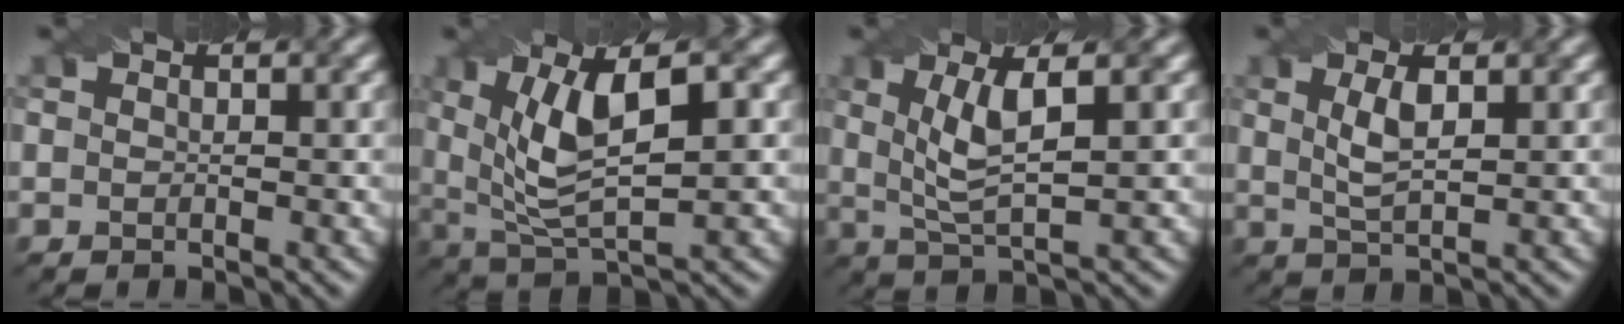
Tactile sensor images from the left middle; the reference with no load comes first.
{"total": 7.8, "force": [1.8, 2.9, 7.1], "torque": [-0.141, 0.001, 0.032]}
{"total": 4.9, "force": [1.1, 1.2, 4.6], "torque": [-0.095, 0.003, 0.028]}
{"total": 3.1, "force": [0.9, 1.0, 2.7], "torque": [-0.060, 0.000, 0.021]}